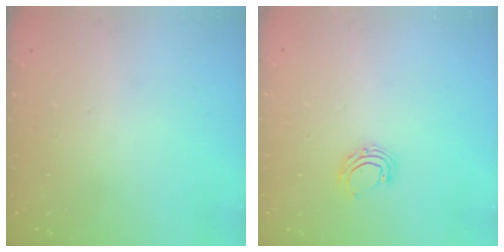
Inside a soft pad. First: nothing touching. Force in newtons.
{"total": 7.6, "press": 7.5, "slide": 0.9}